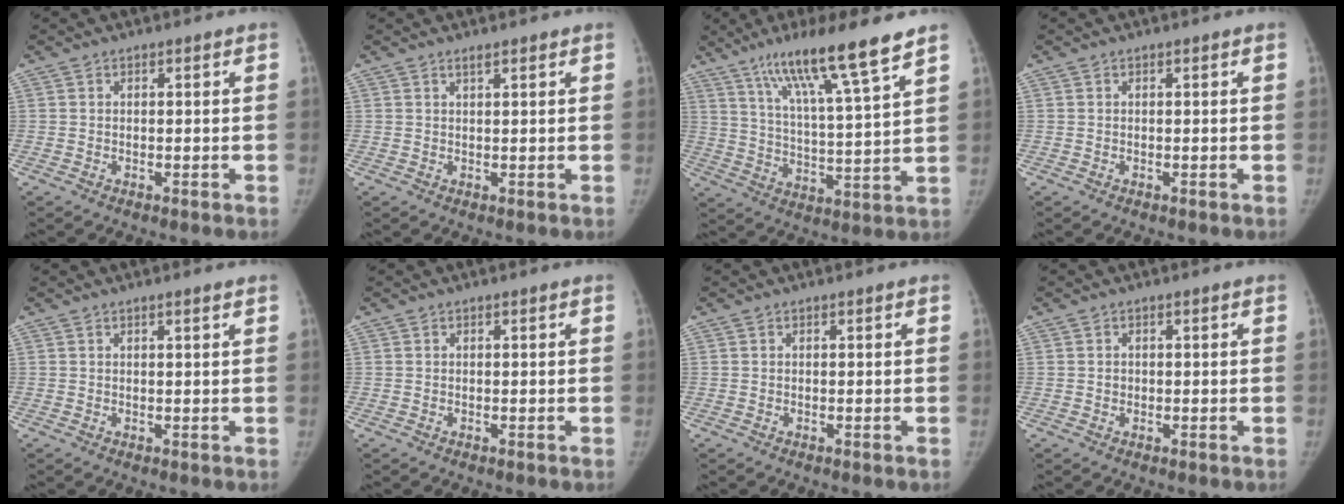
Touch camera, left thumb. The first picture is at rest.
{"total": 1.3, "force": [1.0, 0.1, 0.7], "torque": [-0.011, -0.007, 0.019]}
{"total": 16.0, "force": [11.0, 0.4, 11.6], "torque": [-0.193, -0.050, 0.185]}
{"total": 0.0}
{"total": 1.2, "force": [0.8, -0.2, 0.8], "torque": [-0.015, -0.005, 0.016]}
{"total": 0.0}
{"total": 0.0}
{"total": 0.8, "force": [0.0, 0.7, 0.4], "torque": [-0.005, 0.004, 0.002]}